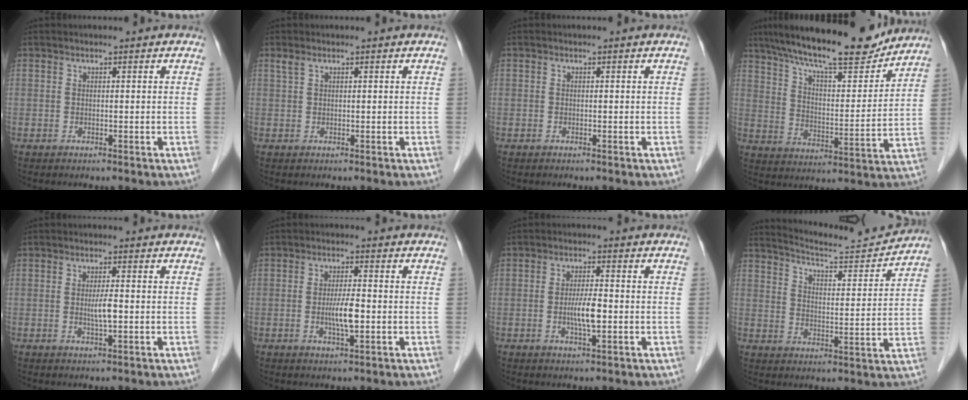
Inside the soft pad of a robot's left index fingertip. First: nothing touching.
{"total": 0.9, "force": [0.7, 0.2, 0.5], "torque": [-0.019, 0.011, 0.017]}
{"total": 0.0}
{"total": 18.5, "force": [16.0, 3.1, 8.7], "torque": [-0.149, 0.006, 0.251]}
{"total": 2.6, "force": [-0.2, 0.2, 2.6], "torque": [-0.051, -0.003, -0.003]}
{"total": 4.3, "force": [-0.8, 0.6, 4.2], "torque": [-0.082, -0.004, -0.014]}
{"total": 4.2, "force": [-0.8, 0.6, 4.1], "torque": [-0.081, -0.004, -0.014]}
{"total": 12.0, "force": [11.8, -0.8, 2.1], "torque": [-0.041, -0.014, 0.180]}